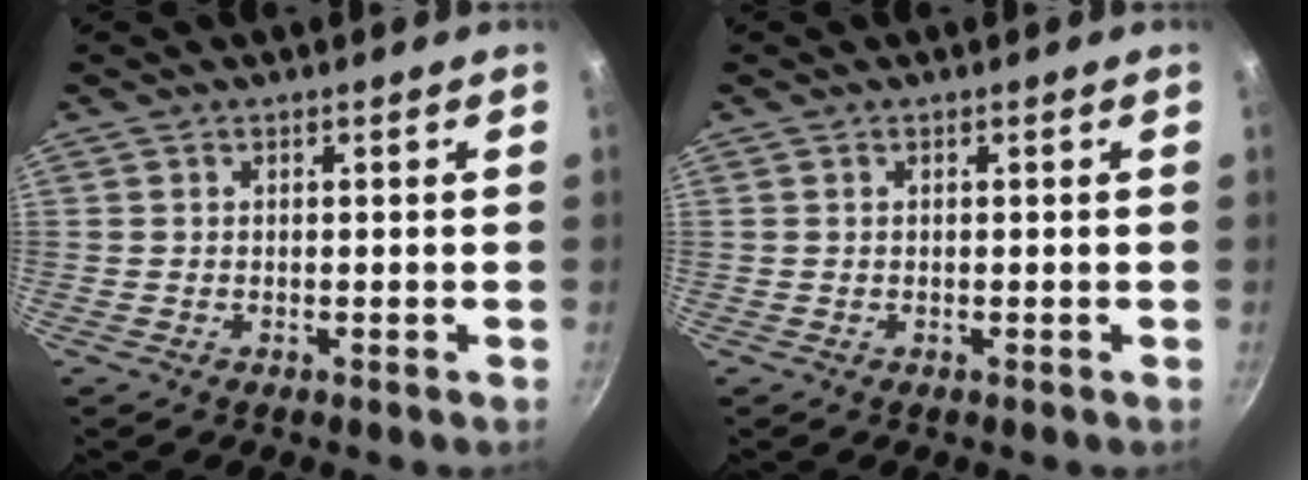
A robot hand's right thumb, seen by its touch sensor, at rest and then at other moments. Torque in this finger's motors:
{"motor_torque": [0.00, 0.00, 0.01, -0.01, 0.01]}